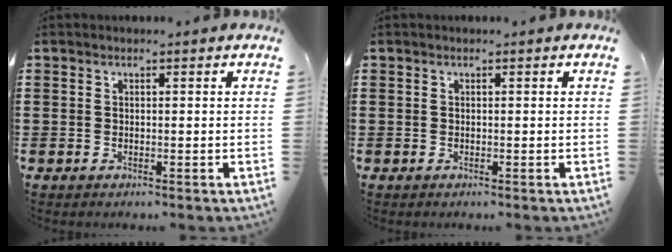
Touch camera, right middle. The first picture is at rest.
{"total": 0.0}